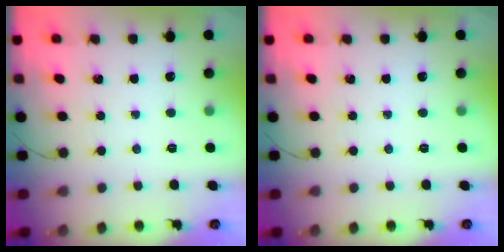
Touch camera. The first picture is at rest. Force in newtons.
{"total": 0.0}